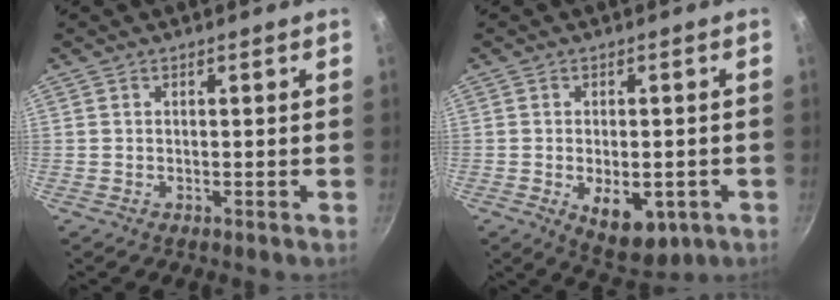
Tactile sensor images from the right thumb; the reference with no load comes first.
{"total": 9.4, "force": [-2.8, 5.2, 7.3], "torque": [-0.073, 0.000, -0.023]}